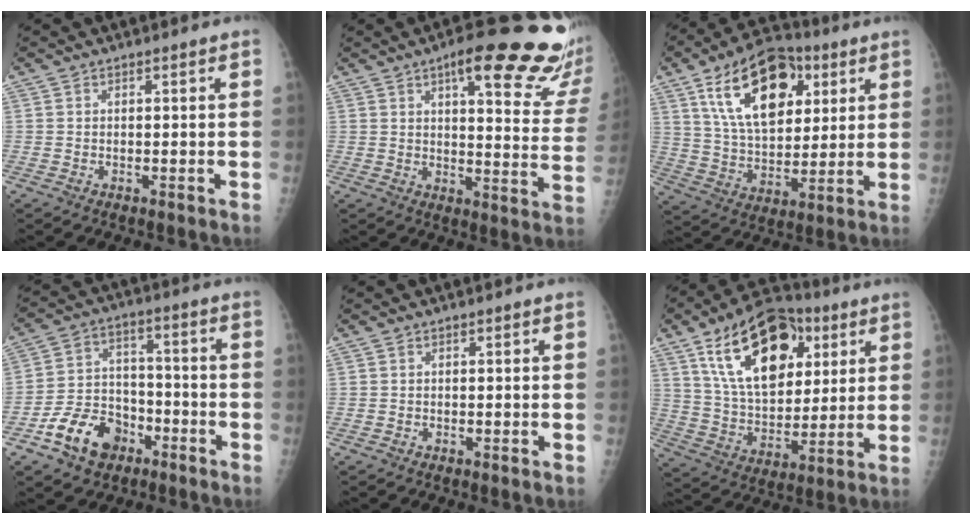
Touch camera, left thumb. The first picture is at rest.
{"total": 23.3, "force": [15.1, 5.5, 16.8], "torque": [-0.190, -0.061, 0.183]}
{"total": 20.2, "force": [8.4, 11.6, 14.3], "torque": [-0.198, -0.022, 0.144]}
{"total": 12.1, "force": [-6.7, 8.4, 5.5], "torque": [-0.065, 0.051, -0.114]}
{"total": 0.0}
{"total": 22.5, "force": [9.5, 12.8, 15.8], "torque": [-0.228, -0.025, 0.162]}